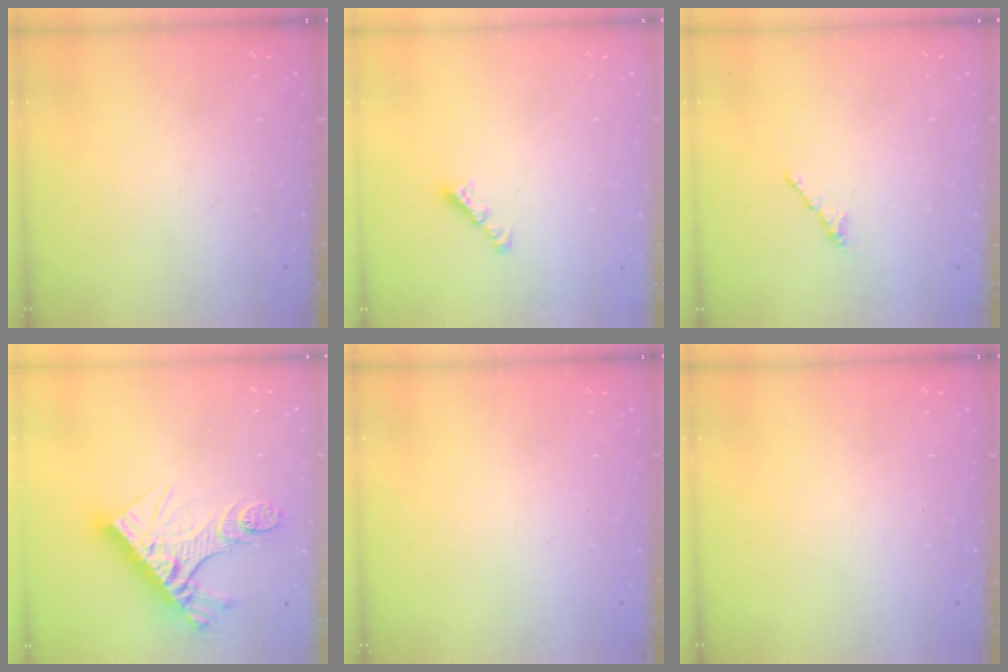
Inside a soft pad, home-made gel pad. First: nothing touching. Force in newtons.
{"total": 2.2, "press": 2.1, "slide": 0.6}
{"total": 1.7, "press": 1.6, "slide": 0.5}
{"total": 18.6, "press": 18.5, "slide": 2.1}
{"total": 0.0}
{"total": 0.0}